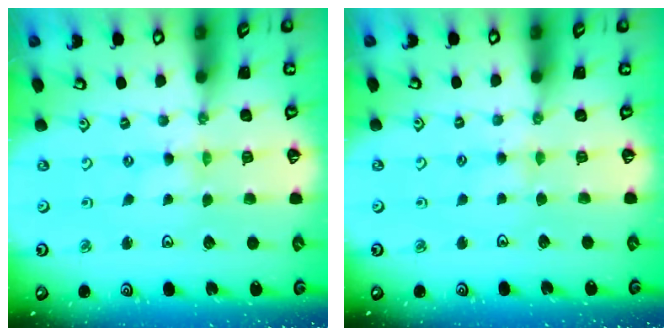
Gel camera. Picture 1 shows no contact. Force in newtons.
{"total": 3.4, "press": 3.3, "slide": 0.6}